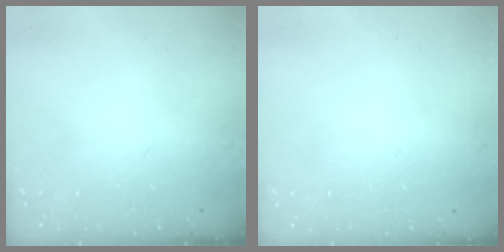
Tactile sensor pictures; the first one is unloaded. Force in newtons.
{"total": 0.0}